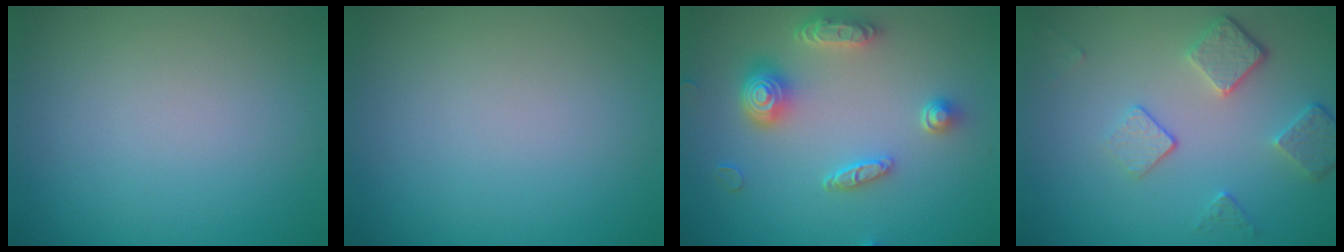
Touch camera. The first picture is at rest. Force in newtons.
{"total": 0.0}
{"total": 4.8, "press": 3.9, "slide": 2.7}
{"total": 3.8, "press": 2.9, "slide": 2.5}